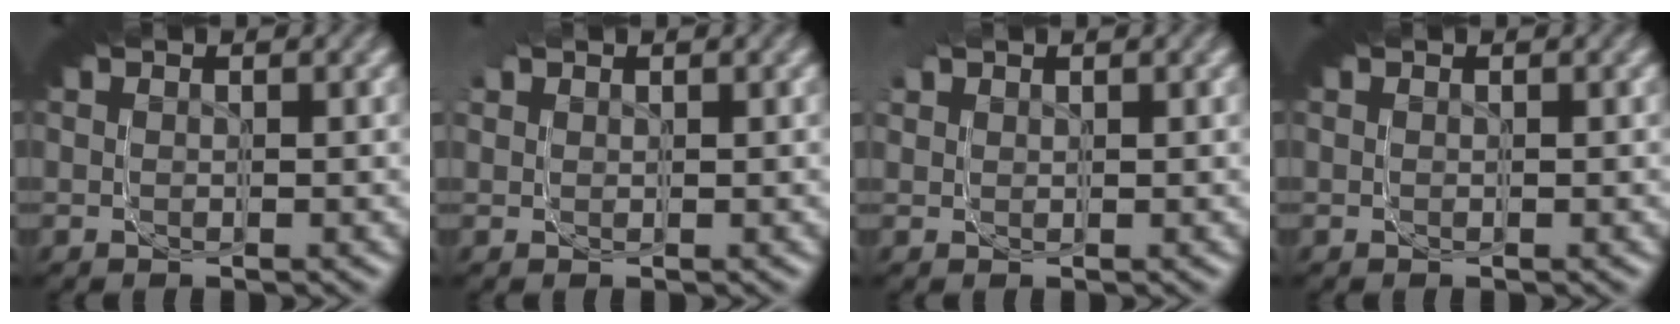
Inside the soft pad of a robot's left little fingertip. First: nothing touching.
{"total": 1.5, "force": [1.1, 1.0, -0.1], "torque": [-0.010, 0.002, 0.015]}
{"total": 1.9, "force": [1.3, 1.5, 0.1], "torque": [-0.015, 0.005, 0.015]}
{"total": 0.0}